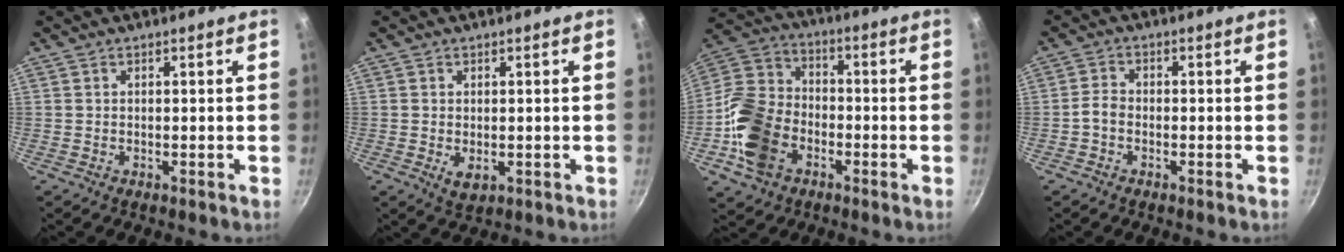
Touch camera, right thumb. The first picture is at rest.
{"total": 2.8, "force": [-0.3, 1.9, 2.1], "torque": [-0.036, -0.009, -0.001]}
{"total": 16.5, "force": [-5.8, 12.0, 9.8], "torque": [-0.179, 0.041, -0.128]}
{"total": 2.4, "force": [-1.1, 1.5, 1.5], "torque": [-0.033, 0.017, -0.030]}